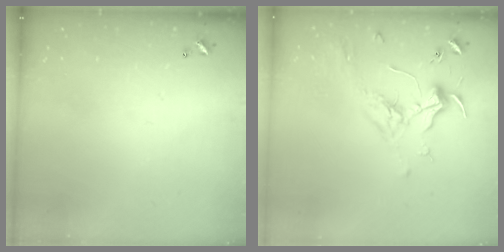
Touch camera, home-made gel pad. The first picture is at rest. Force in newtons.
{"total": 1.8, "press": 1.7, "slide": 0.7}